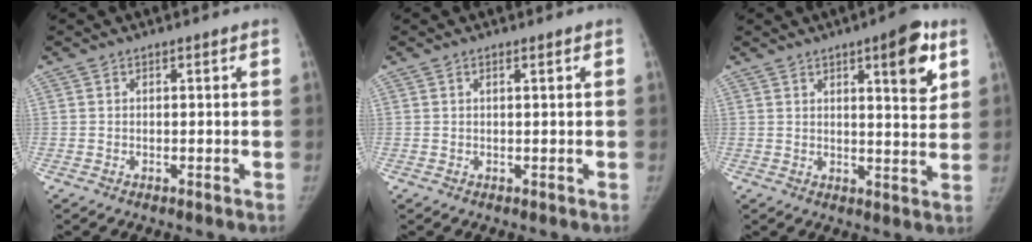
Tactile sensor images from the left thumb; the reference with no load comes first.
{"total": 0.6, "force": [0.3, -0.1, 0.5], "torque": [-0.017, -0.002, 0.010]}
{"total": 9.5, "force": [4.7, 2.5, 7.9], "torque": [-0.090, -0.023, 0.060]}